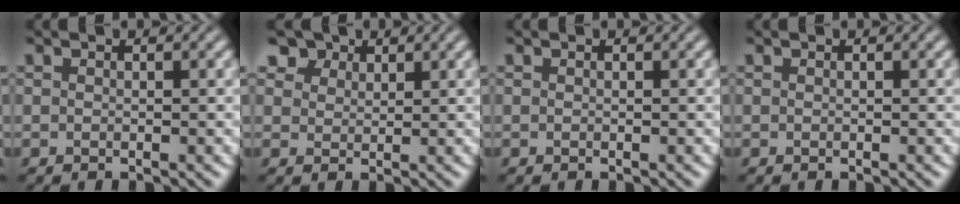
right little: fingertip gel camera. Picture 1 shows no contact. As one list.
[{"total": 4.9, "force": [3.6, 2.9, 1.8], "torque": [-0.057, 0.001, 0.063]}, {"total": 0.0}, {"total": 0.0}]